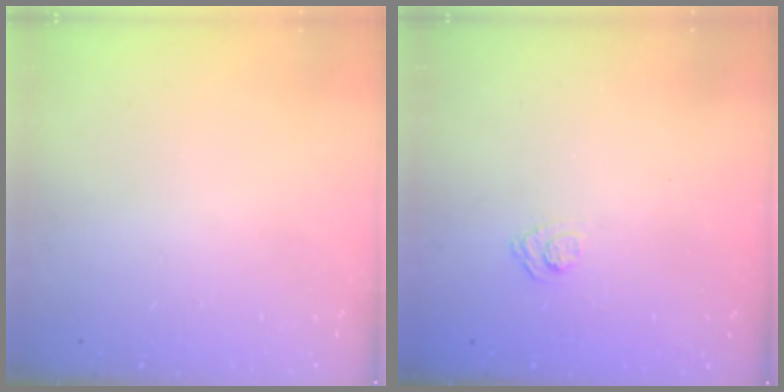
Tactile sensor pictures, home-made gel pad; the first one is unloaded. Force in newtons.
{"total": 3.1, "press": 2.8, "slide": 1.3}